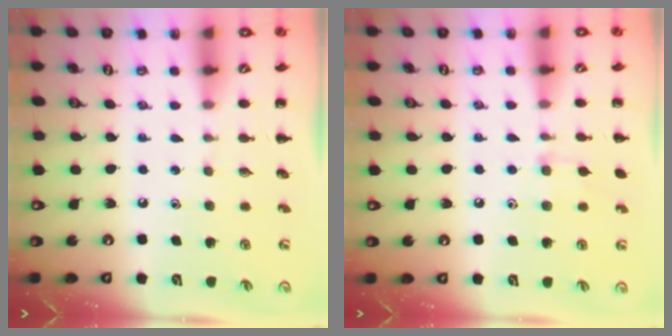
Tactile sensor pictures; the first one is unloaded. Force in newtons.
{"total": 6.5, "press": 6.2, "slide": 2.0}